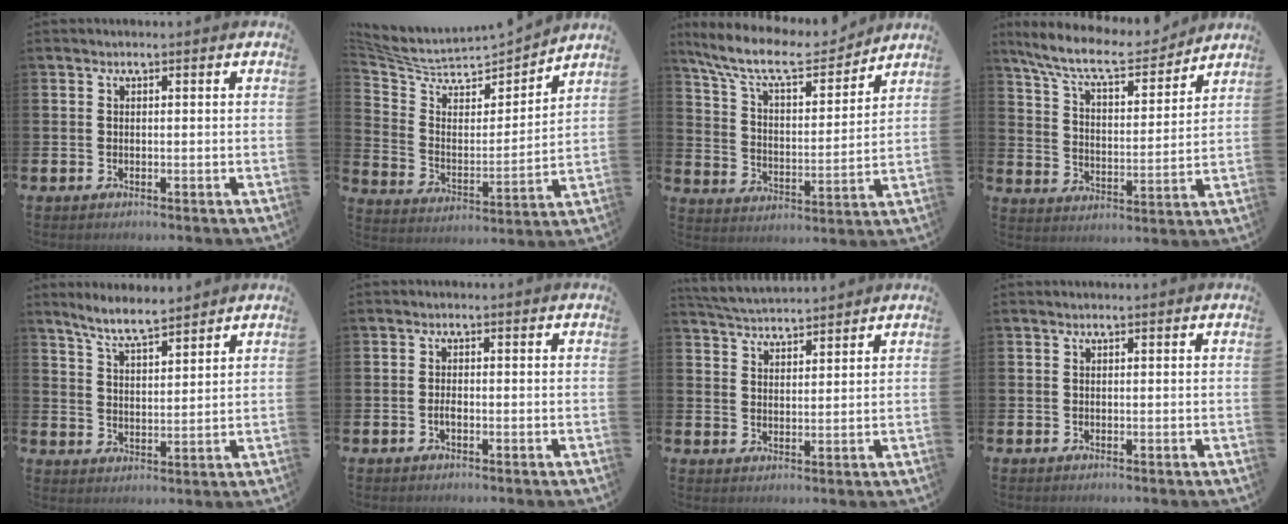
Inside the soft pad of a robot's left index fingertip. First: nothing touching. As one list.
[{"total": 6.1, "force": [5.4, 2.2, 1.7], "torque": [-0.070, -0.049, 0.086]}, {"total": 10.9, "force": [9.7, 2.5, 4.3], "torque": [-0.120, -0.057, 0.167]}, {"total": 9.8, "force": [8.9, 1.8, 3.8], "torque": [-0.104, -0.055, 0.153]}, {"total": 6.2, "force": [5.9, 0.6, 1.8], "torque": [-0.055, -0.023, 0.108]}, {"total": 1.1, "force": [-0.5, 0.4, 0.9], "torque": [-0.013, -0.003, -0.011]}, {"total": 4.2, "force": [4.2, 0.2, 0.1], "torque": [-0.010, -0.025, 0.075]}, {"total": 0.0}]